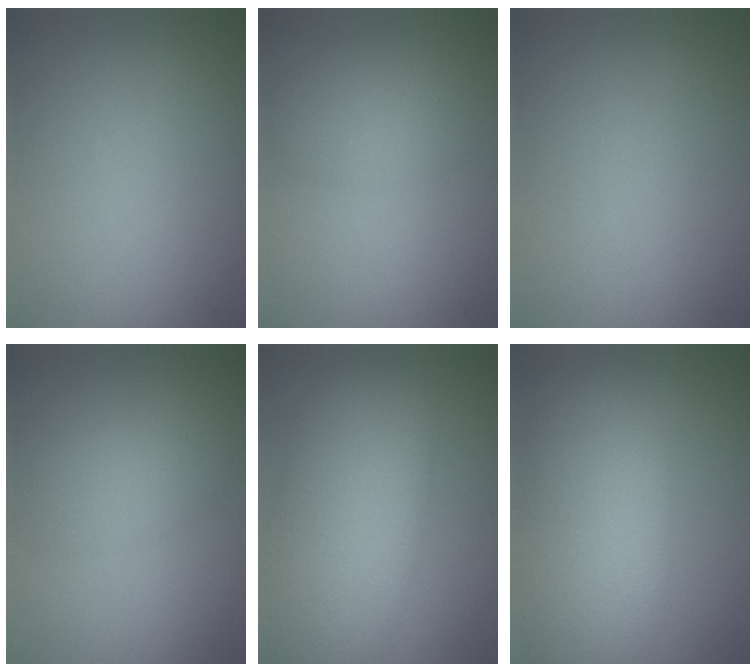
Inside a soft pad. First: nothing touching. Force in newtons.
{"total": 2.1, "press": 2.1, "slide": 0.1}
{"total": 0.0}
{"total": 2.7, "press": 2.7, "slide": 0.2}
{"total": 10.1, "press": 10.1, "slide": 0.3}
{"total": 9.9, "press": 9.9, "slide": 0.9}